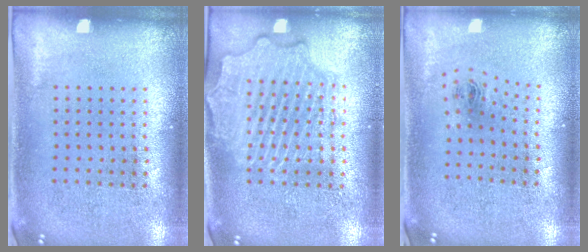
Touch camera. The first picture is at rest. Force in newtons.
{"total": 3.9, "press": 3.9, "slide": 0.5}
{"total": 0.9, "press": 0.4, "slide": 0.9}